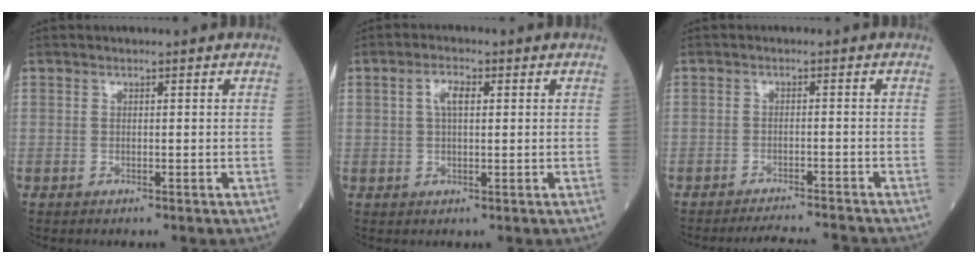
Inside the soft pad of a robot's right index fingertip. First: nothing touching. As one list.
[{"total": 3.2, "force": [0.9, 1.1, 2.8], "torque": [-0.057, 0.007, 0.017]}, {"total": 6.5, "force": [-6.3, -0.8, 1.0], "torque": [-0.011, -0.005, -0.094]}]